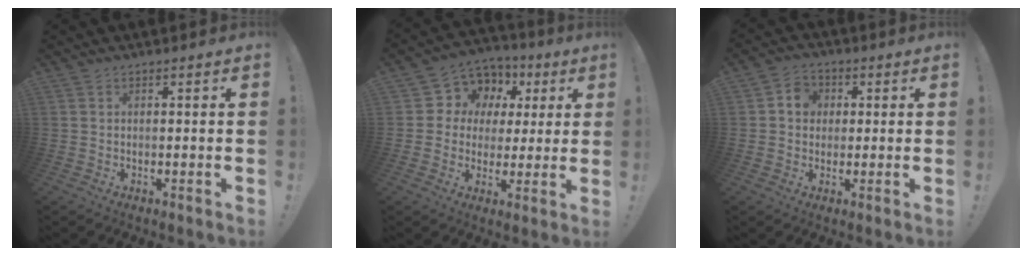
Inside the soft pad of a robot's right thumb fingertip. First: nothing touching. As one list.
[{"total": 8.7, "force": [2.6, 8.0, 2.1], "torque": [-0.032, -0.023, 0.060]}, {"total": 5.9, "force": [1.0, 5.3, 2.5], "torque": [-0.036, 0.008, 0.019]}]